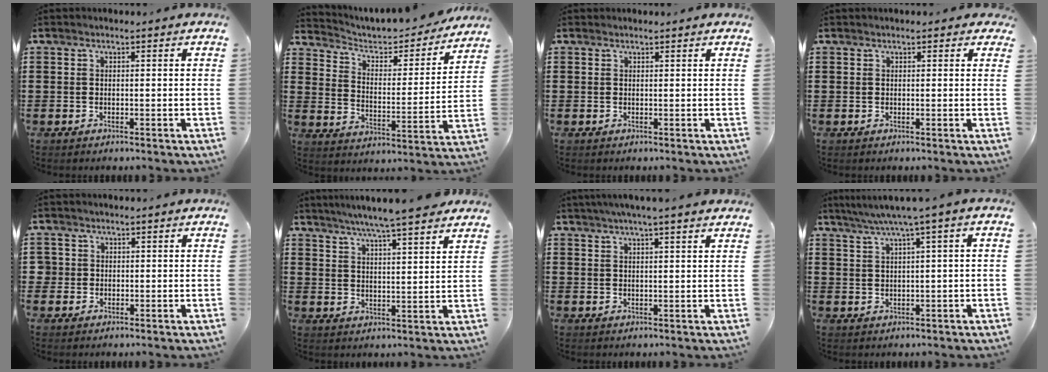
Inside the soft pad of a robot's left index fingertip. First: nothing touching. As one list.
[{"total": 4.1, "force": [3.5, 1.8, 1.2], "torque": [-0.048, -0.024, 0.051]}, {"total": 0.6, "force": [0.6, 0.1, 0.1], "torque": [-0.004, 0.001, 0.012]}, {"total": 0.8, "force": [0.6, 0.3, 0.4], "torque": [-0.008, 0.005, 0.010]}, {"total": 1.4, "force": [0.3, 1.4, 0.1], "torque": [-0.008, 0.007, 0.003]}, {"total": 5.6, "force": [5.1, -0.7, 2.2], "torque": [-0.059, -0.023, 0.090]}, {"total": 3.1, "force": [2.6, -0.3, 1.6], "torque": [-0.038, 0.001, 0.047]}, {"total": 3.6, "force": [1.5, -0.5, 3.2], "torque": [-0.064, -0.007, 0.021]}]